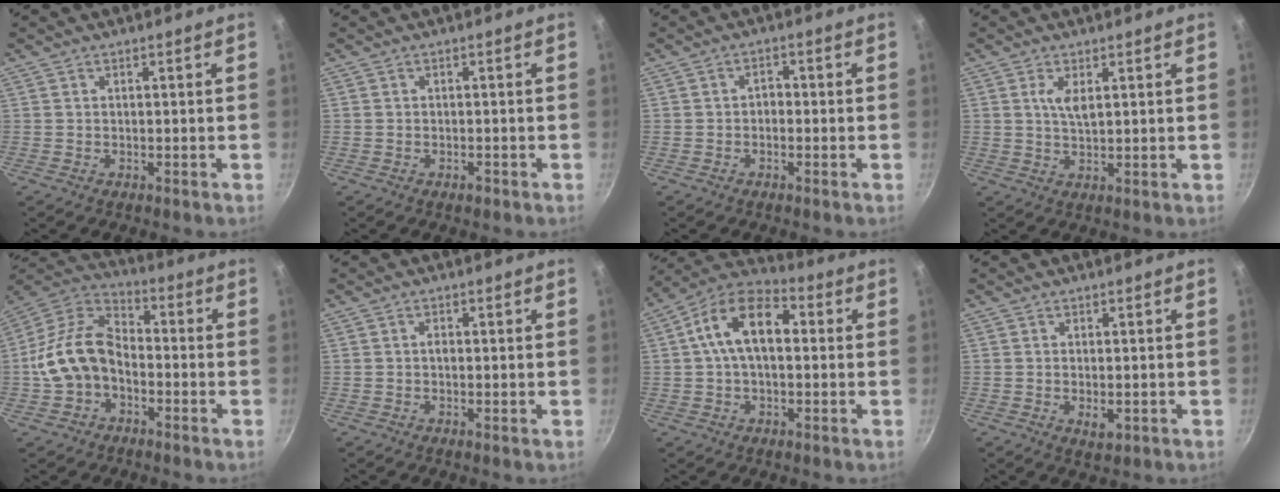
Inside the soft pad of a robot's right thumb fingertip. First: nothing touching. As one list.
[{"total": 1.3, "force": [-0.8, 0.7, 0.7], "torque": [-0.012, 0.007, -0.011]}, {"total": 2.0, "force": [-0.7, 1.4, 1.2], "torque": [-0.010, 0.012, -0.014]}, {"total": 3.7, "force": [1.4, 1.4, 3.2], "torque": [-0.056, -0.009, 0.027]}, {"total": 13.5, "force": [-2.9, 9.4, 9.3], "torque": [-0.147, 0.051, -0.071]}, {"total": 0.8, "force": [-0.1, 0.5, 0.7], "torque": [-0.010, 0.001, -0.004]}, {"total": 13.6, "force": [1.9, 8.1, 10.7], "torque": [-0.158, 0.035, 0.011]}, {"total": 2.8, "force": [-0.5, 1.5, 2.3], "torque": [-0.036, -0.007, -0.007]}]